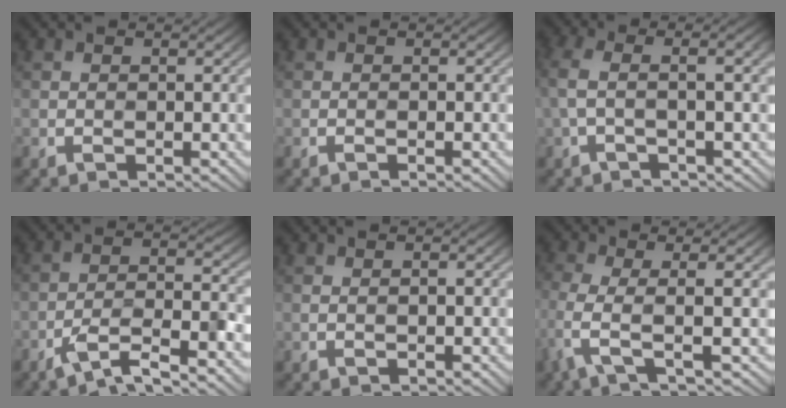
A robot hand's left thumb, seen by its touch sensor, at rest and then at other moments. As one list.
[{"total": 0.6, "force": [-0.3, 0.1, 0.5], "torque": [-0.001, 0.003, -0.009]}, {"total": 5.3, "force": [0.3, 1.2, 5.1], "torque": [-0.081, 0.017, -0.009]}, {"total": 8.5, "force": [-5.1, 2.4, 6.3], "torque": [-0.113, -0.004, -0.082]}, {"total": 0.7, "force": [0.4, -0.1, 0.6], "torque": [-0.001, 0.008, 0.000]}, {"total": 5.0, "force": [0.2, 0.8, 5.0], "torque": [-0.097, 0.004, -0.011]}]